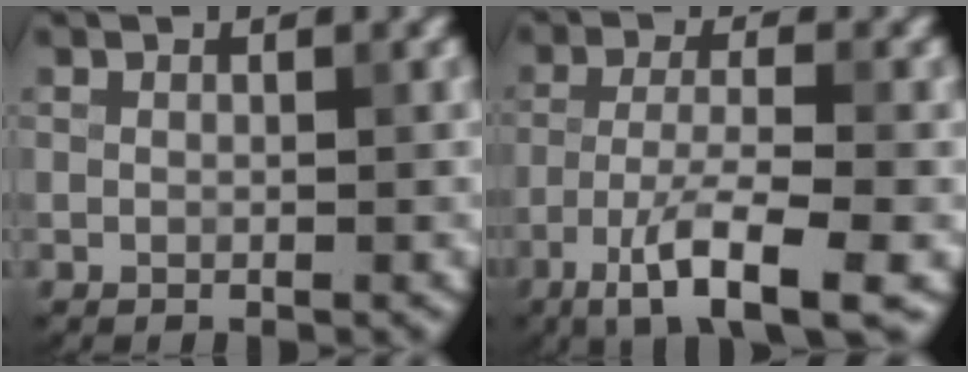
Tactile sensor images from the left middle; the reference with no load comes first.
{"total": 7.5, "force": [-4.2, 1.7, 6.0], "torque": [-0.103, -0.002, -0.077]}